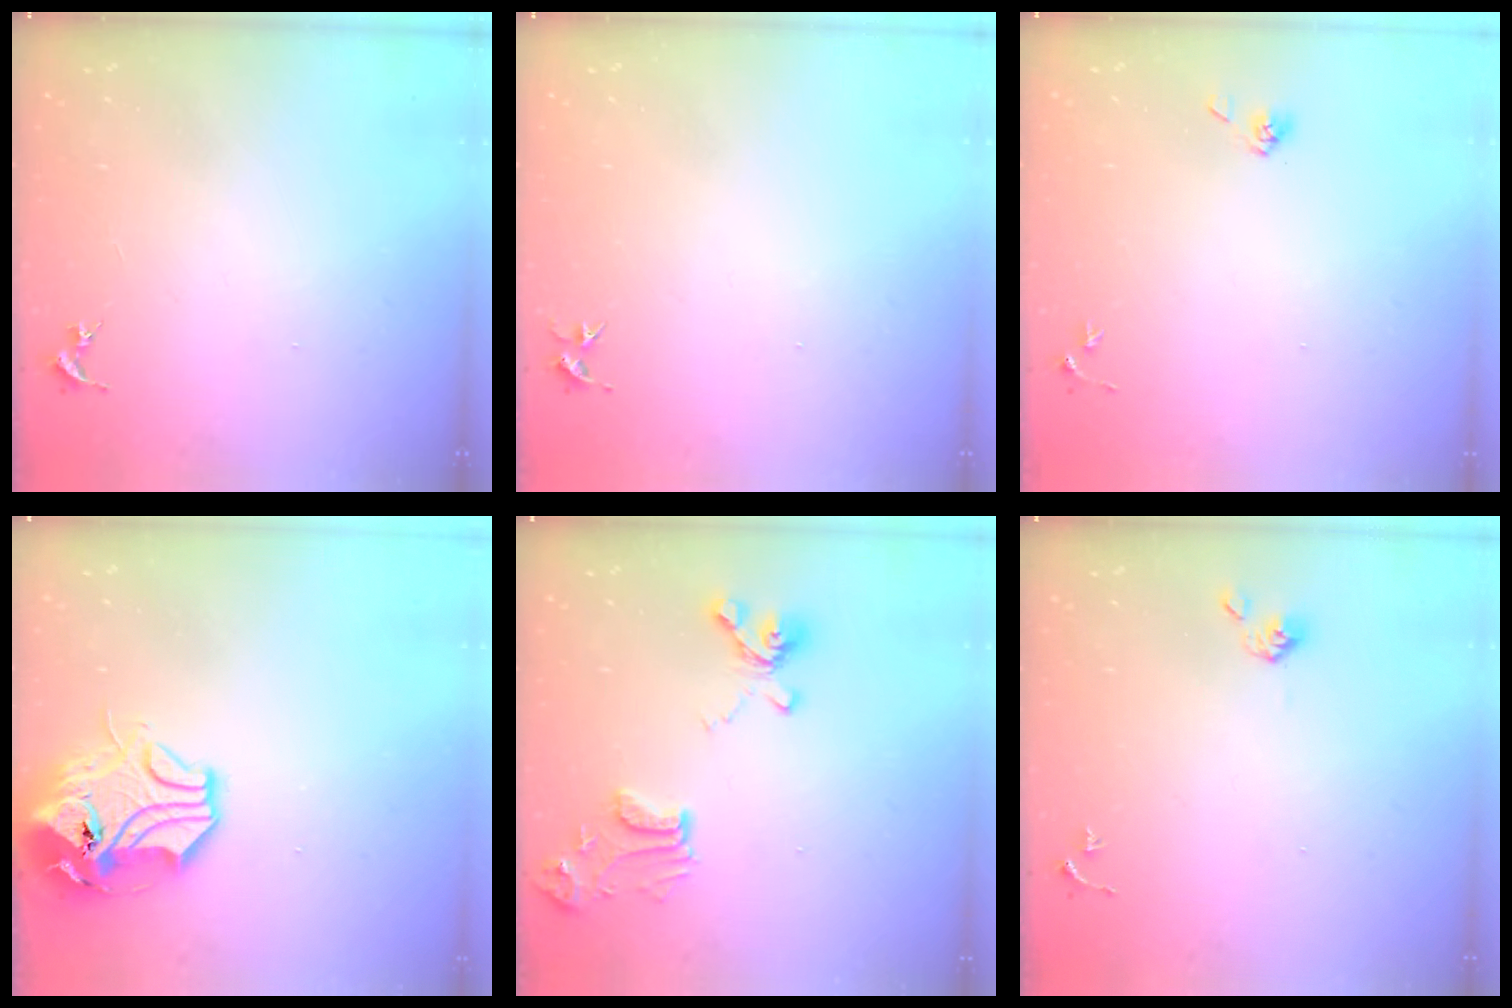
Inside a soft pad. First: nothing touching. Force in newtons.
{"total": 3.7, "press": 3.7, "slide": 0.4}
{"total": 4.2, "press": 3.9, "slide": 1.6}
{"total": 13.8, "press": 13.6, "slide": 2.0}
{"total": 14.3, "press": 14.2, "slide": 1.7}
{"total": 4.6, "press": 4.6, "slide": 0.7}